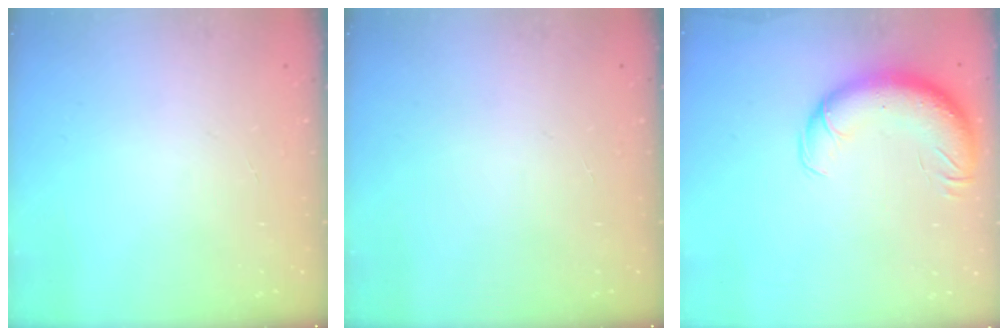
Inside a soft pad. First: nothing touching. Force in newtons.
{"total": 0.0}
{"total": 13.7, "press": 13.2, "slide": 3.5}